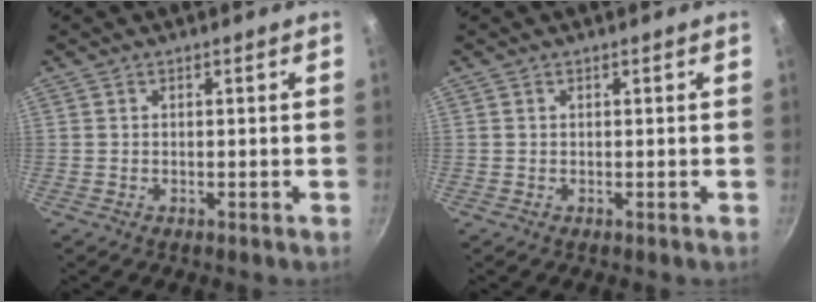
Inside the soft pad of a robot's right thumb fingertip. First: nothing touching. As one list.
[{"total": 0.0}]